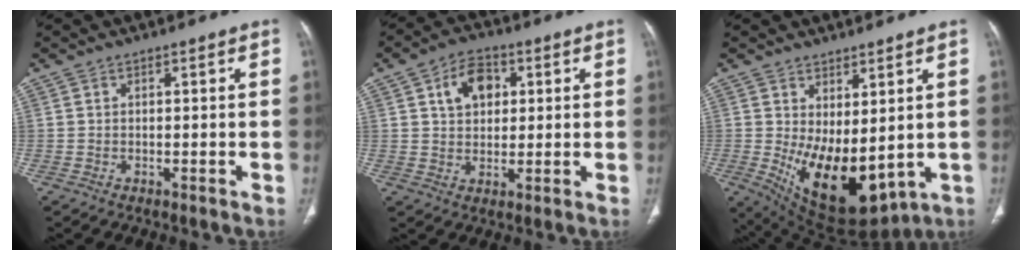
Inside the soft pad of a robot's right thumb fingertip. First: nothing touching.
{"total": 8.3, "force": [2.7, 5.7, 5.3], "torque": [-0.060, 0.001, 0.041]}
{"total": 14.9, "force": [-0.7, 7.5, 12.8], "torque": [-0.198, -0.026, 0.022]}